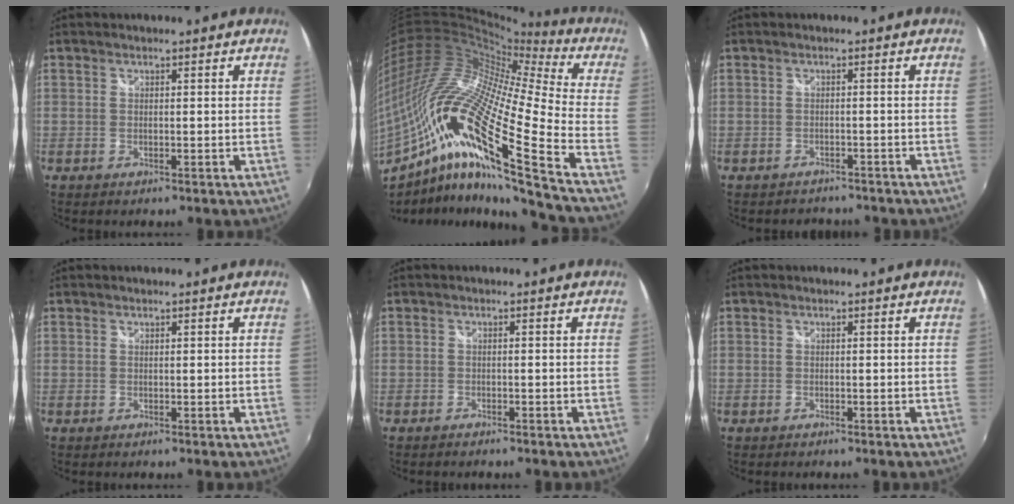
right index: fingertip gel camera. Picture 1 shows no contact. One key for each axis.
{"total": 25.1, "fx": -10.1, "fy": 2.3, "fz": 22.8, "tx": -0.364, "ty": -0.071, "tz": -0.199}
{"total": 3.7, "fx": -3.3, "fy": 1.7, "fz": 0.5, "tx": -0.018, "ty": -0.009, "tz": -0.047}
{"total": 0.0}
{"total": 1.2, "fx": -1.0, "fy": 0.3, "fz": 0.5, "tx": -0.012, "ty": -0.005, "tz": -0.018}
{"total": 0.0}